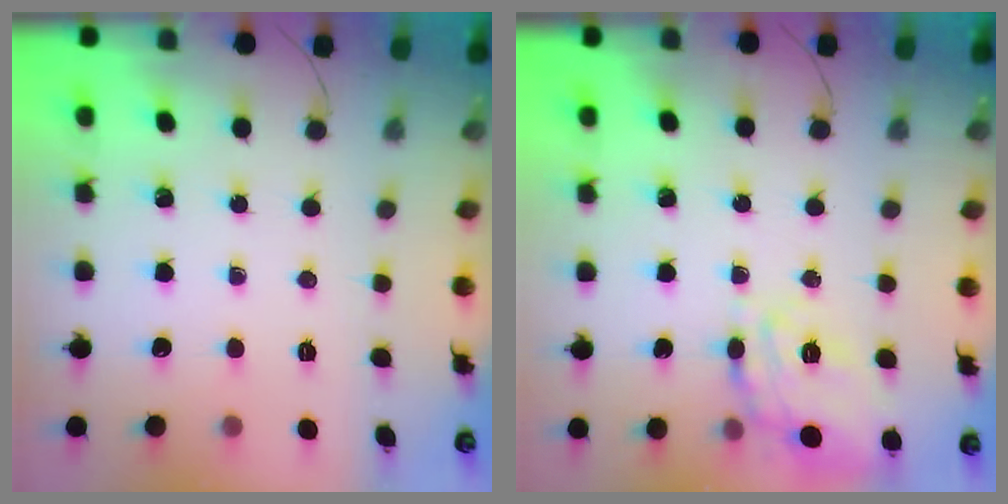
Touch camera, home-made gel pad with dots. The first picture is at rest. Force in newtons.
{"total": 17.9, "press": 17.9, "slide": 0.4}